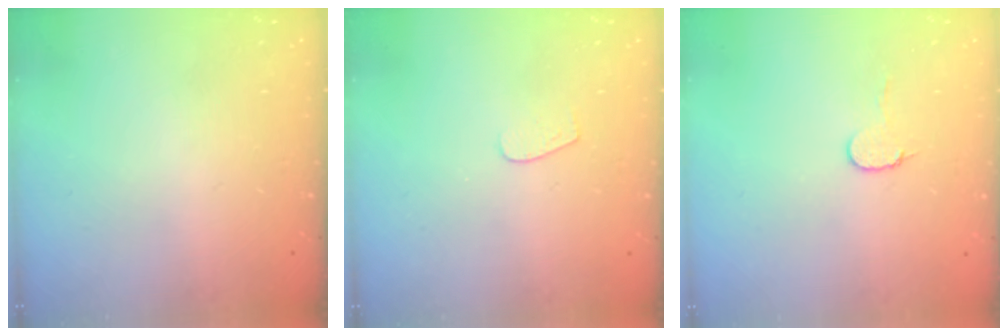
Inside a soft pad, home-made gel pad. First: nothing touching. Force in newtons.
{"total": 3.7, "press": 3.7, "slide": 0.3}
{"total": 5.9, "press": 5.9, "slide": 0.5}